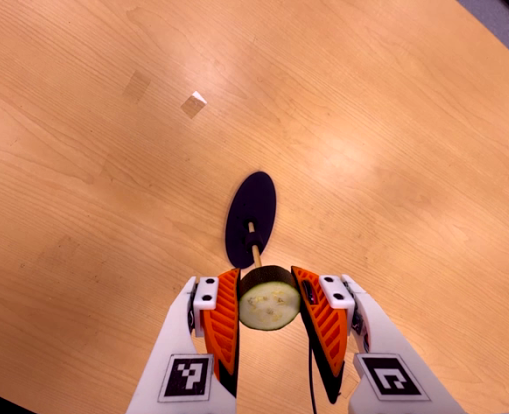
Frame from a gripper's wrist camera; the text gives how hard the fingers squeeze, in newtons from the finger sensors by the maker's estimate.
{"total": 12.8, "left": 12.3, "right": 13.3}